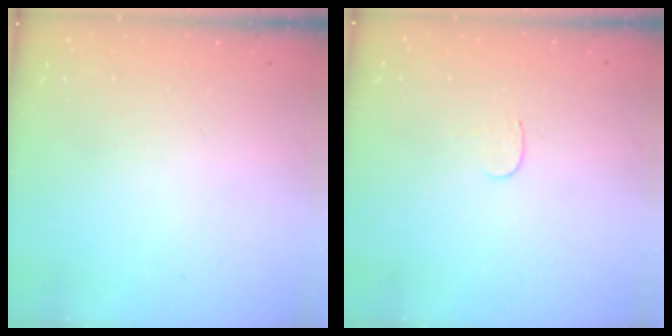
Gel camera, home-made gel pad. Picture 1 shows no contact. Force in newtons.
{"total": 3.4, "press": 3.4, "slide": 0.4}